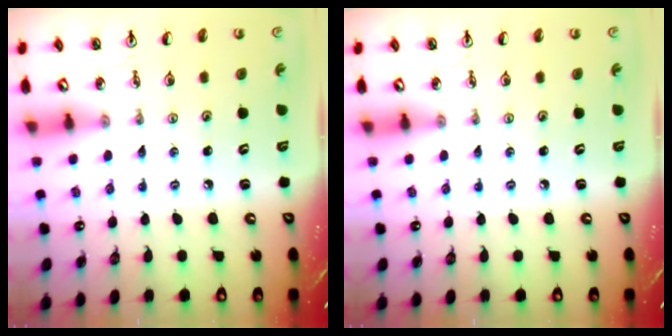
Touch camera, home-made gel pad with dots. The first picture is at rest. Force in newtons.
{"total": 0.0}